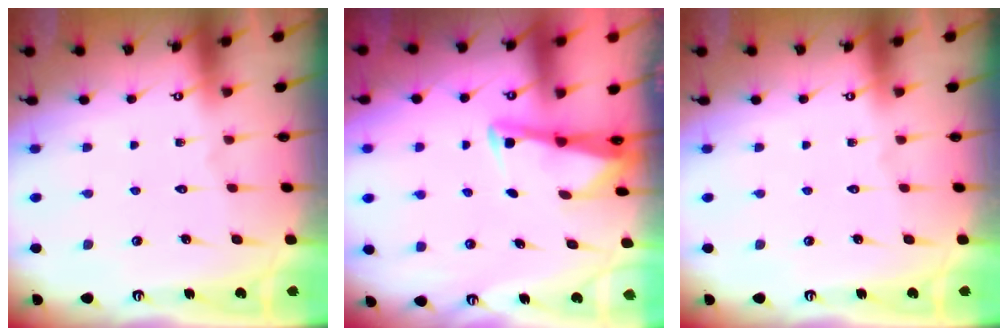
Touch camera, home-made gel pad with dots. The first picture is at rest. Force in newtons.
{"total": 2.8, "press": 2.8, "slide": 0.2}
{"total": 0.0}